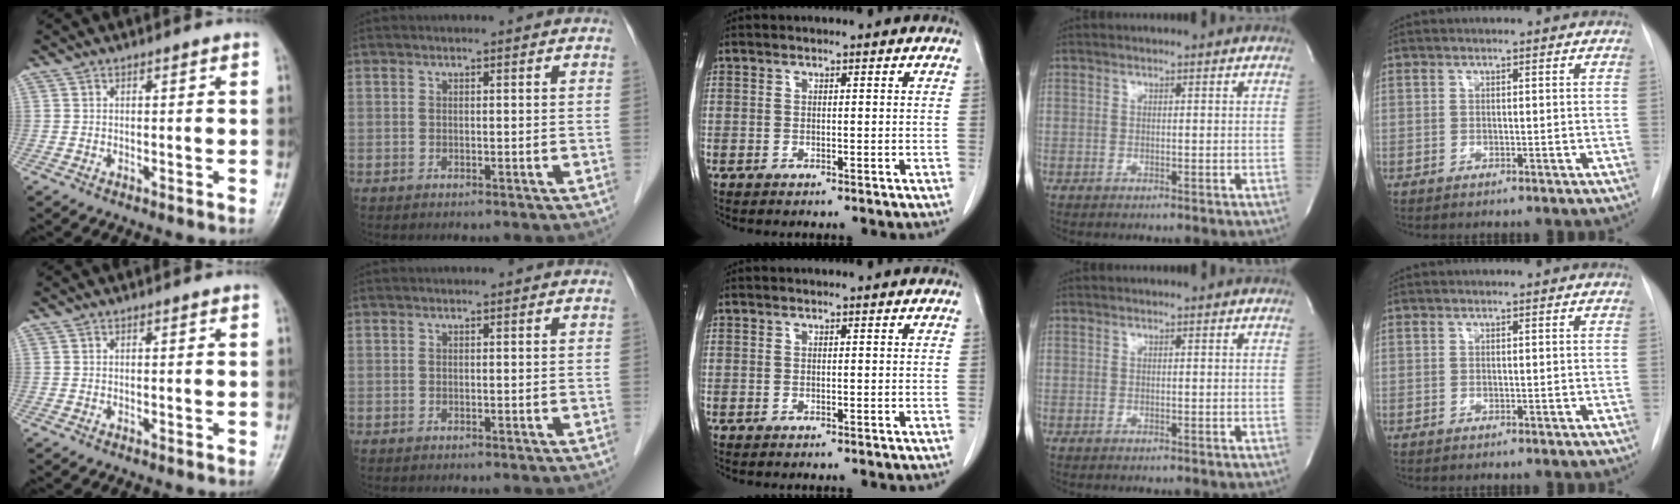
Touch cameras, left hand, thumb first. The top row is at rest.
{}